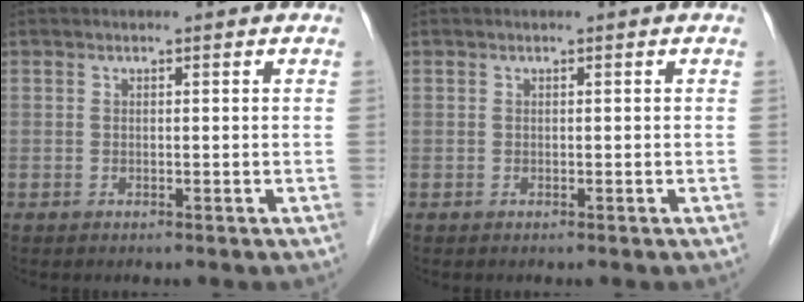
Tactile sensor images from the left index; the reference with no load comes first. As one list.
[{"total": 0.0}]